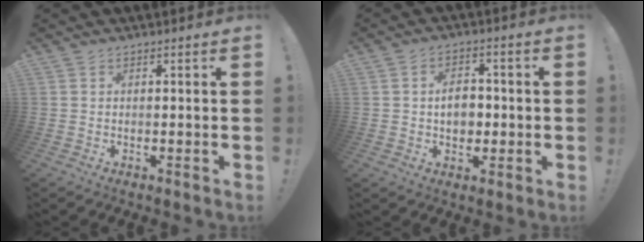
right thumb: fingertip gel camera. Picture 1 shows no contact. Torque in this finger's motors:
{"motor_torque": [-0.03, -0.13, 0.28, 0.30, 0.00]}